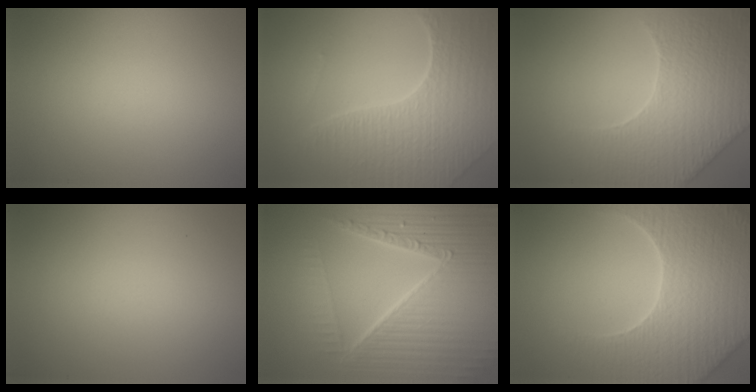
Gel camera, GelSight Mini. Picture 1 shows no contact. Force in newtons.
{"total": 7.3, "press": 5.3, "slide": 4.9}
{"total": 6.8, "press": 5.8, "slide": 3.6}
{"total": 0.0}
{"total": 10.8, "press": 6.7, "slide": 8.4}
{"total": 7.5, "press": 7.2, "slide": 2.1}